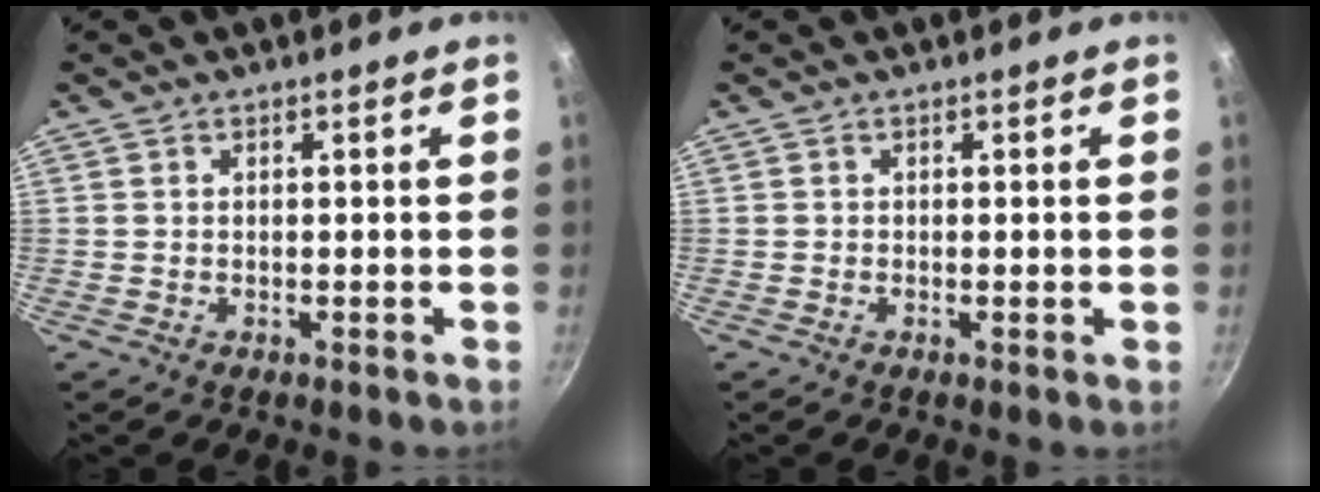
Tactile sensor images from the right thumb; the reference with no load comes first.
{"total": 0.6, "force": [-0.1, 0.2, 0.6], "torque": [-0.010, 0.000, -0.002]}